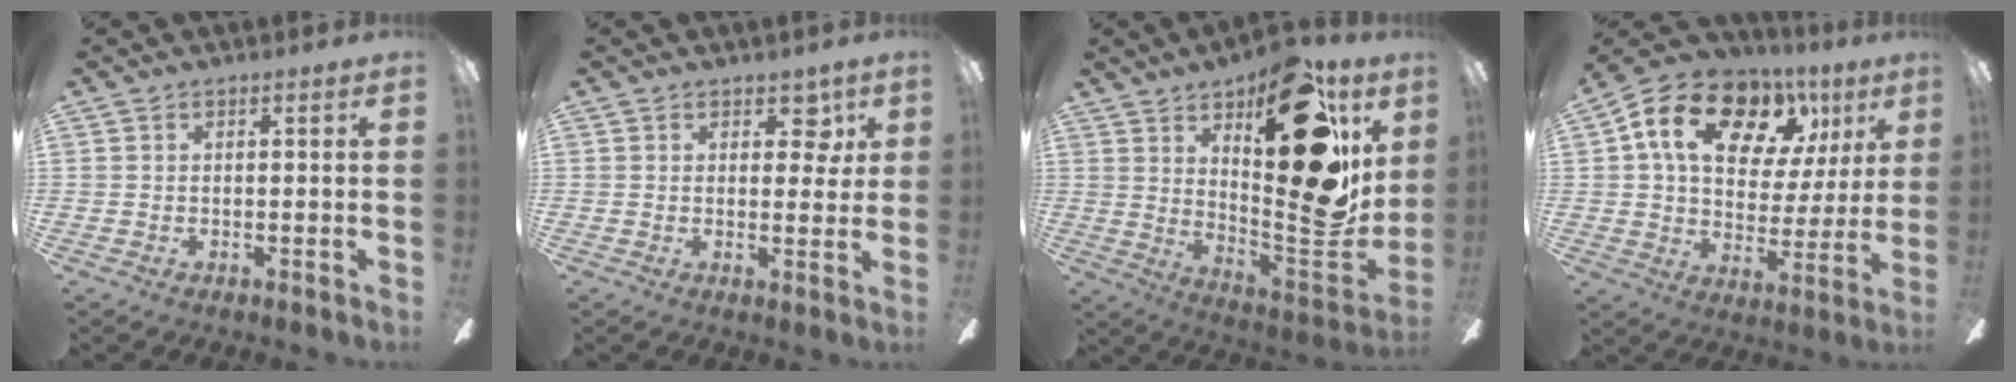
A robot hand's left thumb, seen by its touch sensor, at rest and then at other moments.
{"total": 5.4, "force": [2.2, 3.4, 3.6], "torque": [-0.034, -0.003, 0.033]}
{"total": 26.6, "force": [12.2, 11.7, 20.5], "torque": [-0.244, -0.081, 0.208]}
{"total": 19.2, "force": [9.6, 12.1, 11.4], "torque": [-0.192, -0.027, 0.169]}